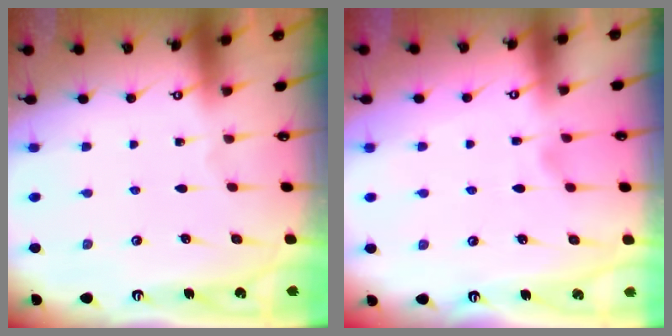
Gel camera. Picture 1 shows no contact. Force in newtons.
{"total": 1.1, "press": 0.6, "slide": 1.0}